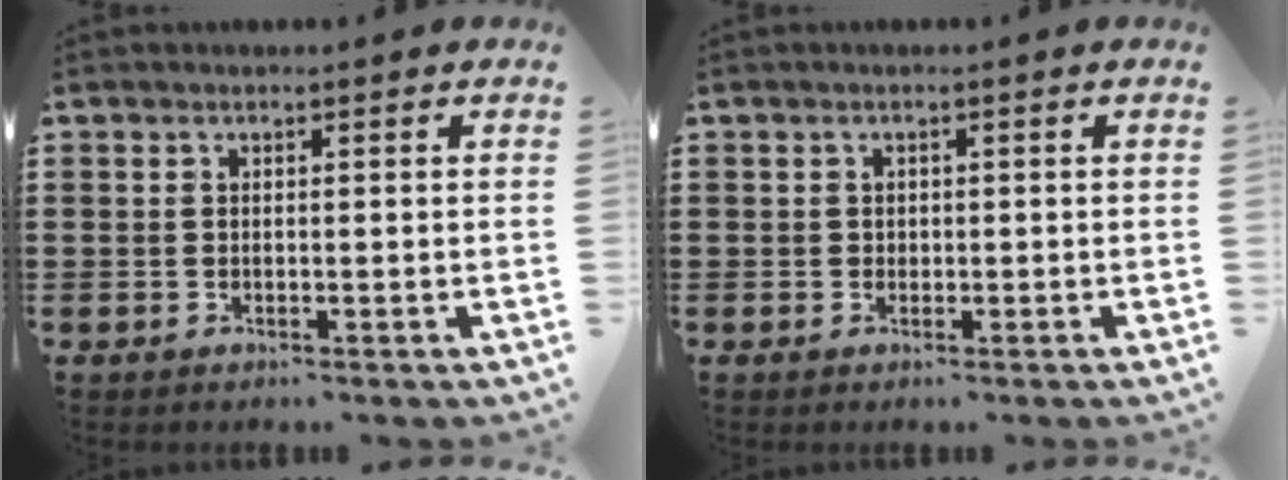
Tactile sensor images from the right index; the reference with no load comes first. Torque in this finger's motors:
{"motor_torque": [0.16, -0.12, 0.00, 0.00]}